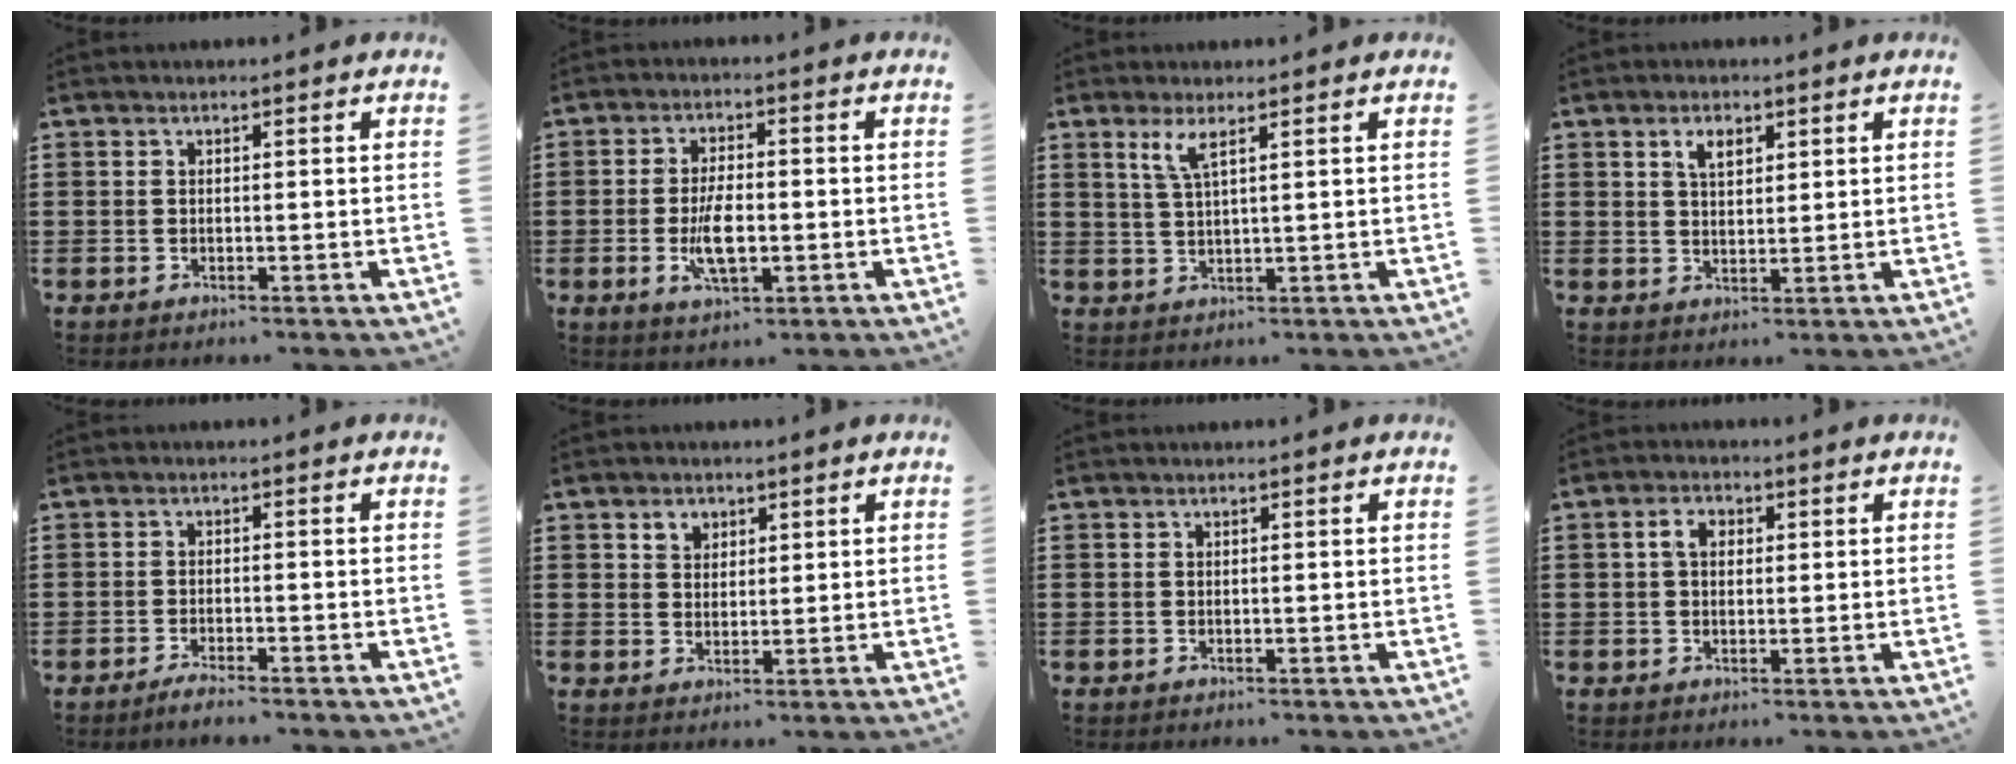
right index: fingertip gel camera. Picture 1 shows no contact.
{"total": 6.4, "force": [-1.3, 2.6, 5.7], "torque": [-0.125, -0.005, -0.028]}
{"total": 3.3, "force": [1.8, 0.6, 2.7], "torque": [-0.060, 0.001, 0.030]}
{"total": 3.1, "force": [1.6, 1.7, 2.0], "torque": [-0.039, 0.005, 0.026]}
{"total": 1.9, "force": [-1.8, -0.1, 0.7], "torque": [-0.012, 0.000, -0.034]}
{"total": 2.6, "force": [1.5, 2.0, 0.7], "torque": [-0.021, 0.009, 0.027]}
{"total": 0.0}
{"total": 2.9, "force": [0.5, 2.0, 2.0], "torque": [-0.046, 0.014, 0.006]}